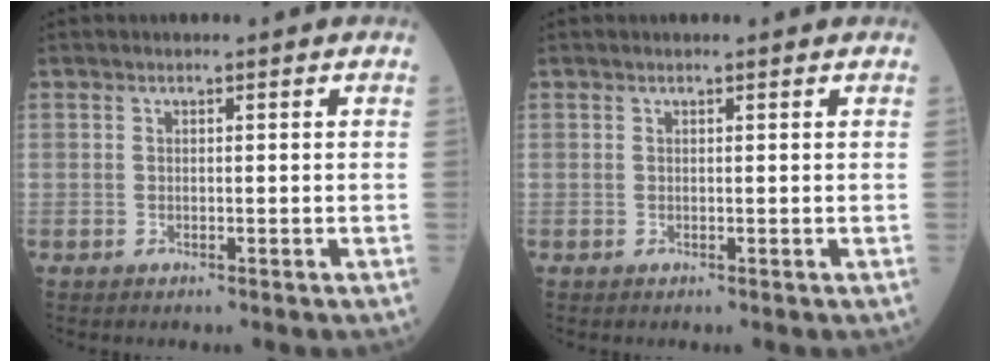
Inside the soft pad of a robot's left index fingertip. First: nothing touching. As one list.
[{"total": 0.5, "force": [0.5, 0.1, 0.1], "torque": [-0.007, 0.000, 0.003]}]